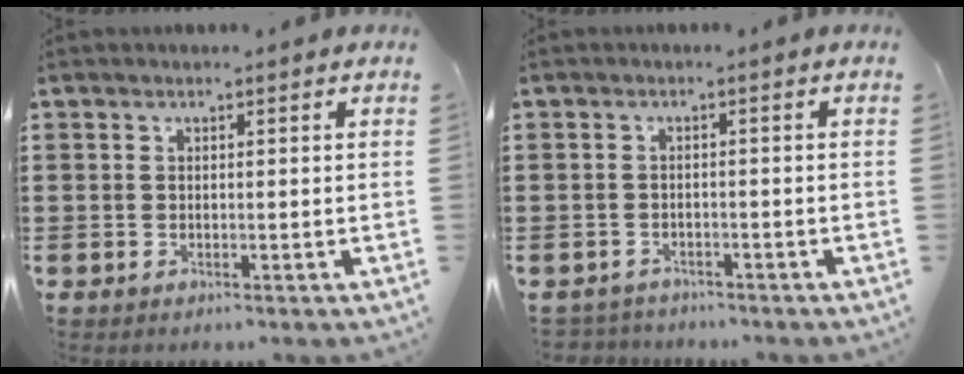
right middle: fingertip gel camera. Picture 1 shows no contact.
{"total": 1.6, "force": [-1.6, 0.3, -0.2], "torque": [-0.001, 0.002, -0.037]}